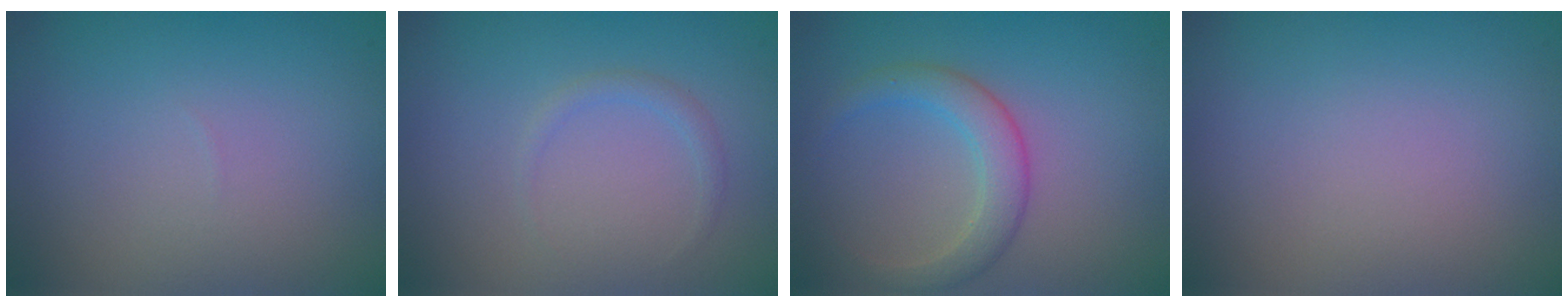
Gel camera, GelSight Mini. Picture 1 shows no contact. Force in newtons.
{"total": 0.9, "press": 0.9, "slide": 0.1}
{"total": 3.1, "press": 3.1, "slide": 0.1}
{"total": 0.0}